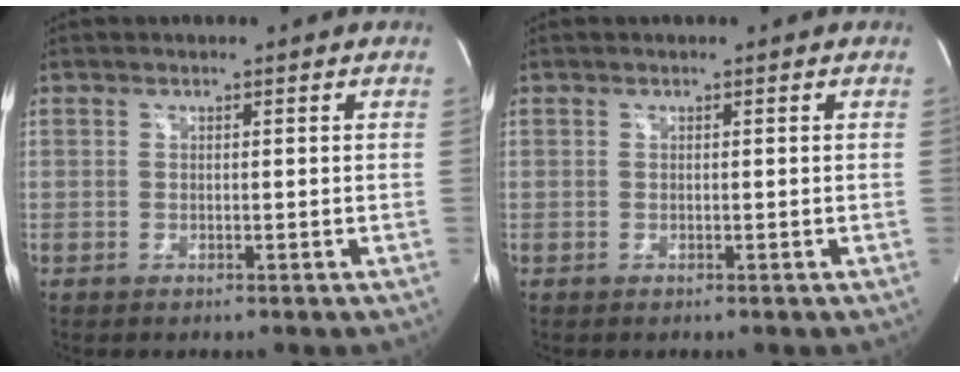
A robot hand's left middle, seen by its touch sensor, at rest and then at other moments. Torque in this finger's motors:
{"motor_torque": [0.10, -0.17, -0.11, 0.02]}